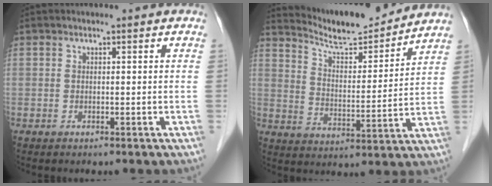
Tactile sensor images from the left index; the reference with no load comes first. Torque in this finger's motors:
{"motor_torque": [0.08, -0.08, 0.12, 0.08]}